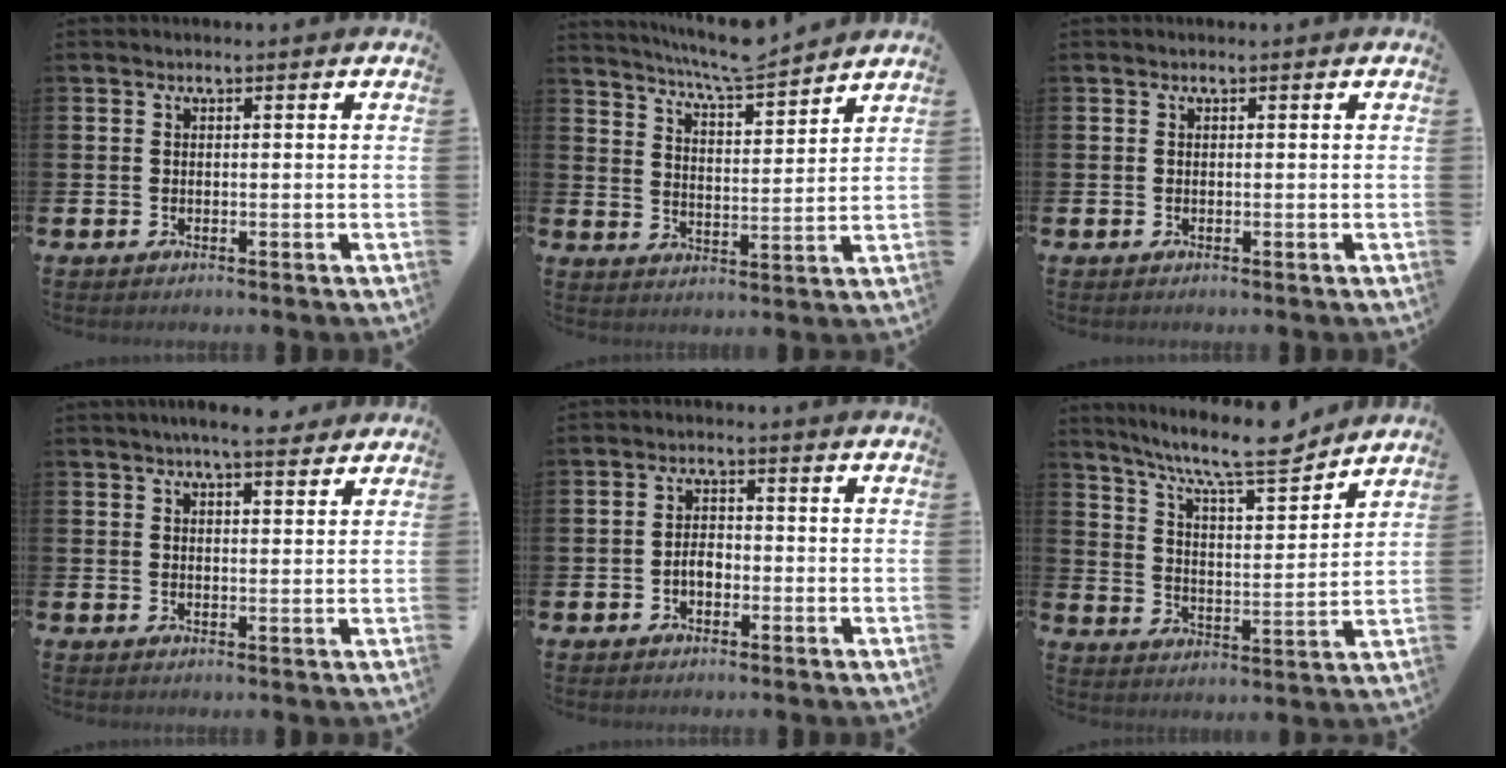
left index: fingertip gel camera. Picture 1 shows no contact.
{"total": 7.0, "force": [6.8, 0.1, 1.6], "torque": [-0.058, -0.040, 0.122]}
{"total": 0.0}
{"total": 4.7, "force": [4.3, 0.5, 1.8], "torque": [-0.034, -0.016, 0.074]}
{"total": 2.5, "force": [-0.8, 1.6, 1.7], "torque": [-0.032, 0.005, -0.019]}
{"total": 10.8, "force": [9.4, 1.5, 5.0], "torque": [-0.117, -0.059, 0.160]}